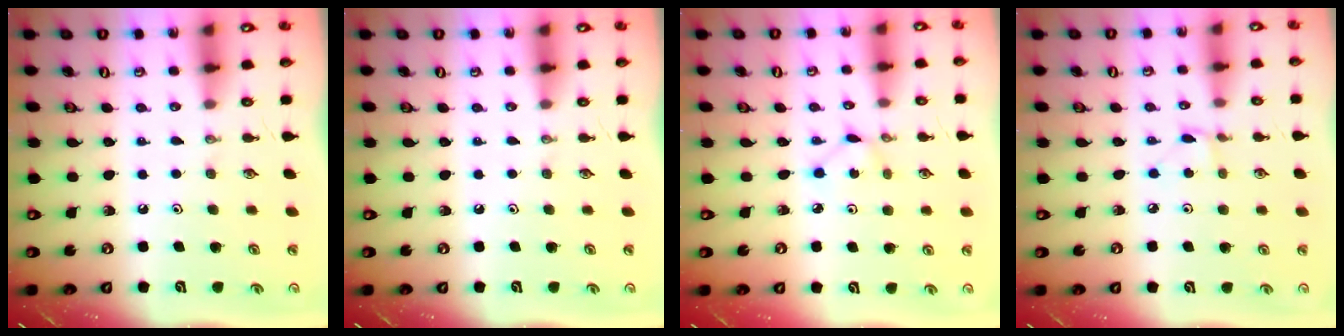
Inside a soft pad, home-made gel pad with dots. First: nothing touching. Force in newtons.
{"total": 0.0}
{"total": 1.7, "press": 1.6, "slide": 0.2}
{"total": 2.0, "press": 2.0, "slide": 0.2}